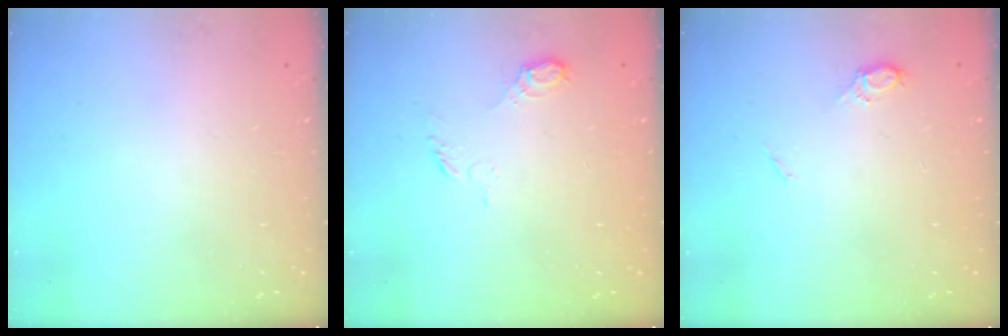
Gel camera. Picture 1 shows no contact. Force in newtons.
{"total": 6.6, "press": 6.5, "slide": 0.7}
{"total": 5.8, "press": 5.8, "slide": 0.6}